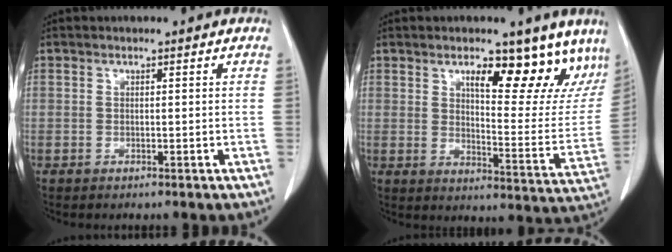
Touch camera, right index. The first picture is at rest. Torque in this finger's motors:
{"motor_torque": [0.37, 0.37, 0.16, 0.06]}